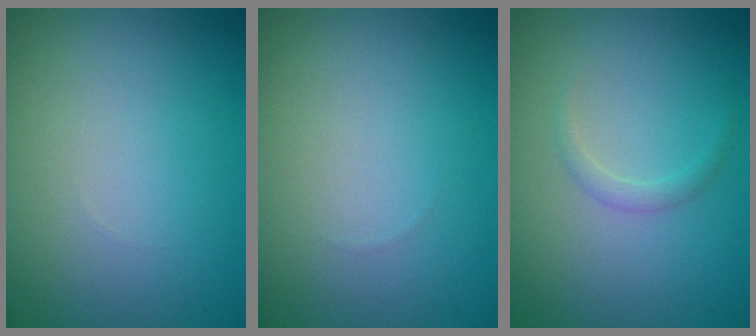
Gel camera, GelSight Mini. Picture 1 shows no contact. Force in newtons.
{"total": 0.0}
{"total": 1.0, "press": 1.0, "slide": 0.0}